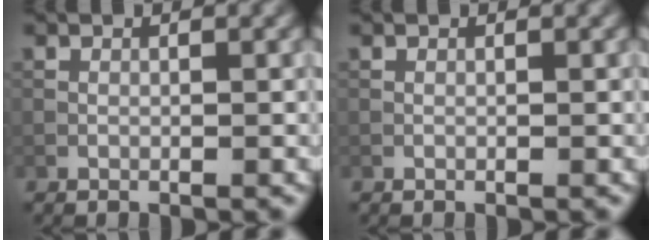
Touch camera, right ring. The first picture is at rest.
{"total": 0.0}